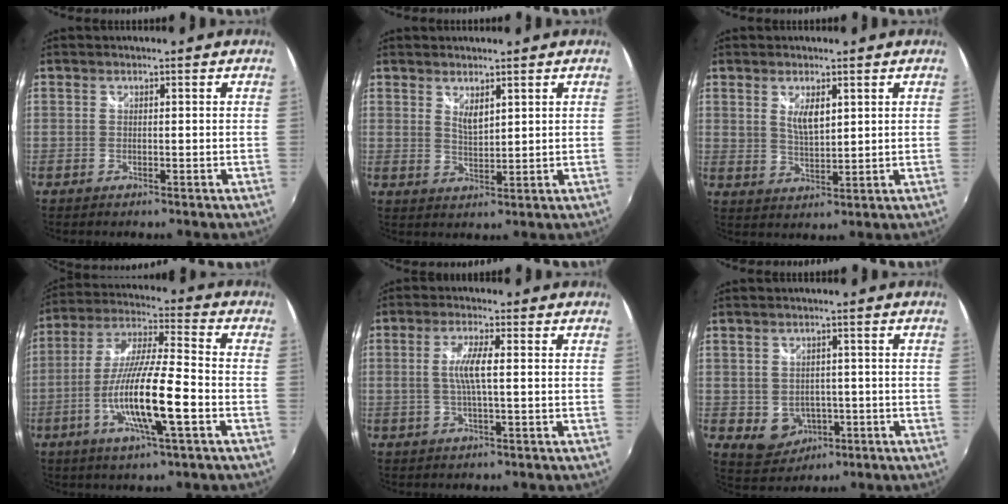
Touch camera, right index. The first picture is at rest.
{"total": 3.2, "force": [2.2, 1.1, 2.1], "torque": [-0.035, -0.006, 0.037]}
{"total": 4.8, "force": [2.1, 2.0, 3.8], "torque": [-0.063, -0.005, 0.039]}
{"total": 15.6, "force": [-5.3, 1.6, 14.6], "torque": [-0.287, -0.011, -0.101]}
{"total": 5.1, "force": [0.1, 0.5, 5.1], "torque": [-0.098, 0.000, 0.004]}
{"total": 5.7, "force": [-1.4, 4.8, 2.6], "torque": [-0.061, -0.001, -0.006]}